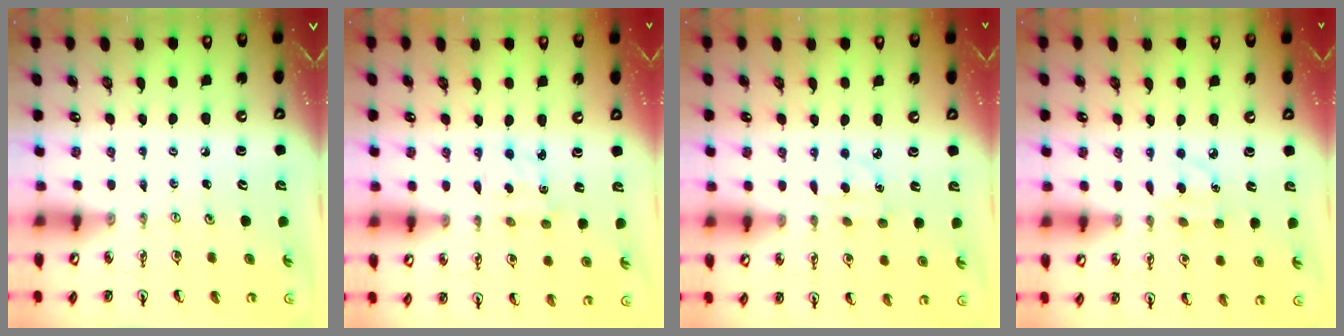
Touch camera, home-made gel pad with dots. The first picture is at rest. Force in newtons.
{"total": 2.3, "press": 2.3, "slide": 0.4}
{"total": 5.4, "press": 5.4, "slide": 0.6}
{"total": 6.0, "press": 6.0, "slide": 0.7}